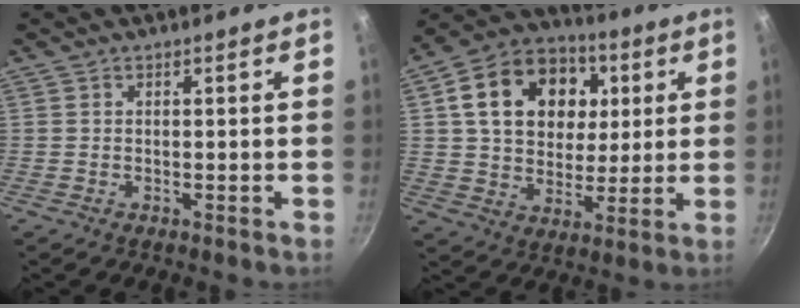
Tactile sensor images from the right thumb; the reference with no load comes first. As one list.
[{"total": 19.4, "force": [5.0, 14.8, 11.5], "torque": [-0.169, 0.014, 0.081]}]